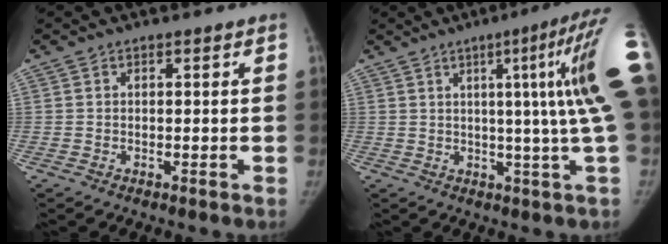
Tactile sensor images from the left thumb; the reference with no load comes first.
{"total": 15.8, "force": [3.1, -0.3, 15.5], "torque": [-0.194, -0.001, 0.031]}